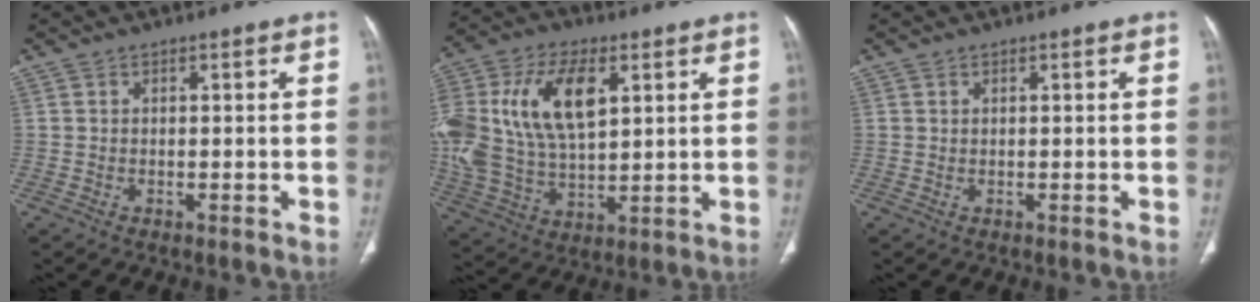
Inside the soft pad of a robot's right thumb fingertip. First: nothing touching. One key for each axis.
{"total": 24.2, "fx": 6.3, "fy": 13.8, "fz": 18.9, "tx": -0.419, "ty": 0.005, "tz": 0.118}
{"total": 0.0}